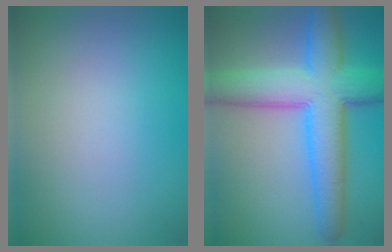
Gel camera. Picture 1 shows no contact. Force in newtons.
{"total": 9.4, "press": 9.4, "slide": 0.4}